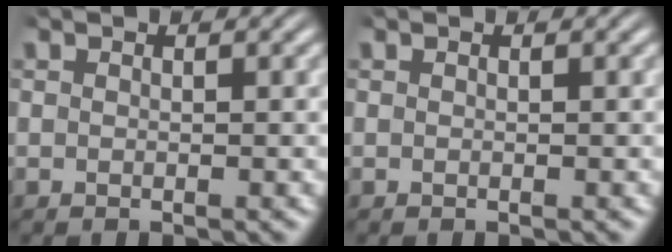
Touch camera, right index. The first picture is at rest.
{"total": 0.0}